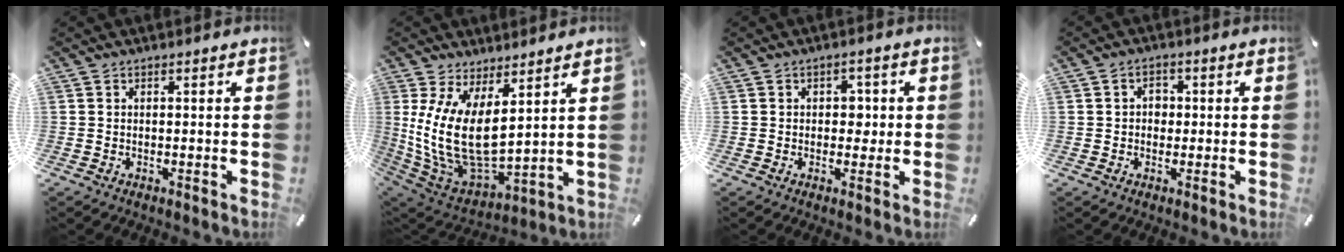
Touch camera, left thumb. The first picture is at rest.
{"total": 15.4, "force": [4.0, 8.0, 12.5], "torque": [-0.285, -0.048, 0.080]}
{"total": 3.3, "force": [-0.2, 2.6, 2.1], "torque": [-0.025, 0.003, -0.011]}
{"total": 3.3, "force": [-0.1, 2.7, 1.9], "torque": [-0.023, 0.003, -0.009]}